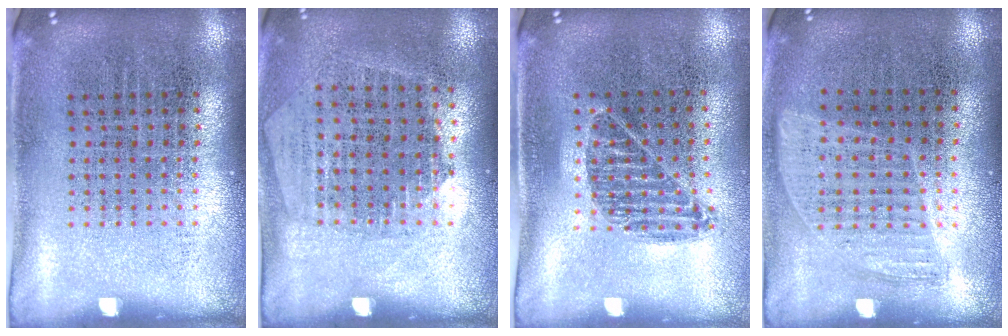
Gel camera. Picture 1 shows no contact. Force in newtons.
{"total": 1.3, "press": 1.1, "slide": 0.6}
{"total": 0.9, "press": 0.8, "slide": 0.4}
{"total": 0.9, "press": 0.8, "slide": 0.4}